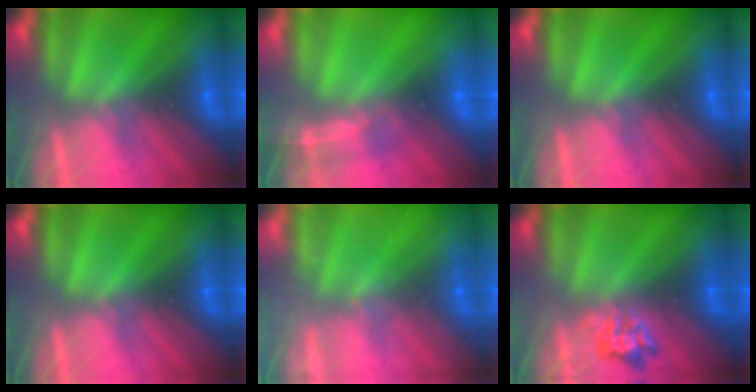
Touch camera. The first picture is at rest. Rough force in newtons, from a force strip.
{"total": 1.8}
{"total": 0.0}
{"total": 0.0}
{"total": 2.4}
{"total": 2.3}